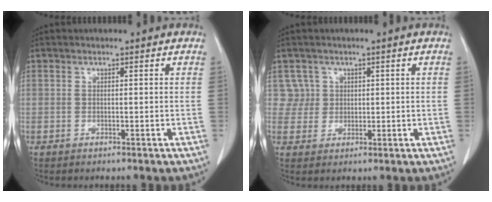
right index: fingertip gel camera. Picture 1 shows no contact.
{"total": 3.2, "force": [1.2, 3.0, -0.5], "torque": [0.029, 0.010, 0.018]}